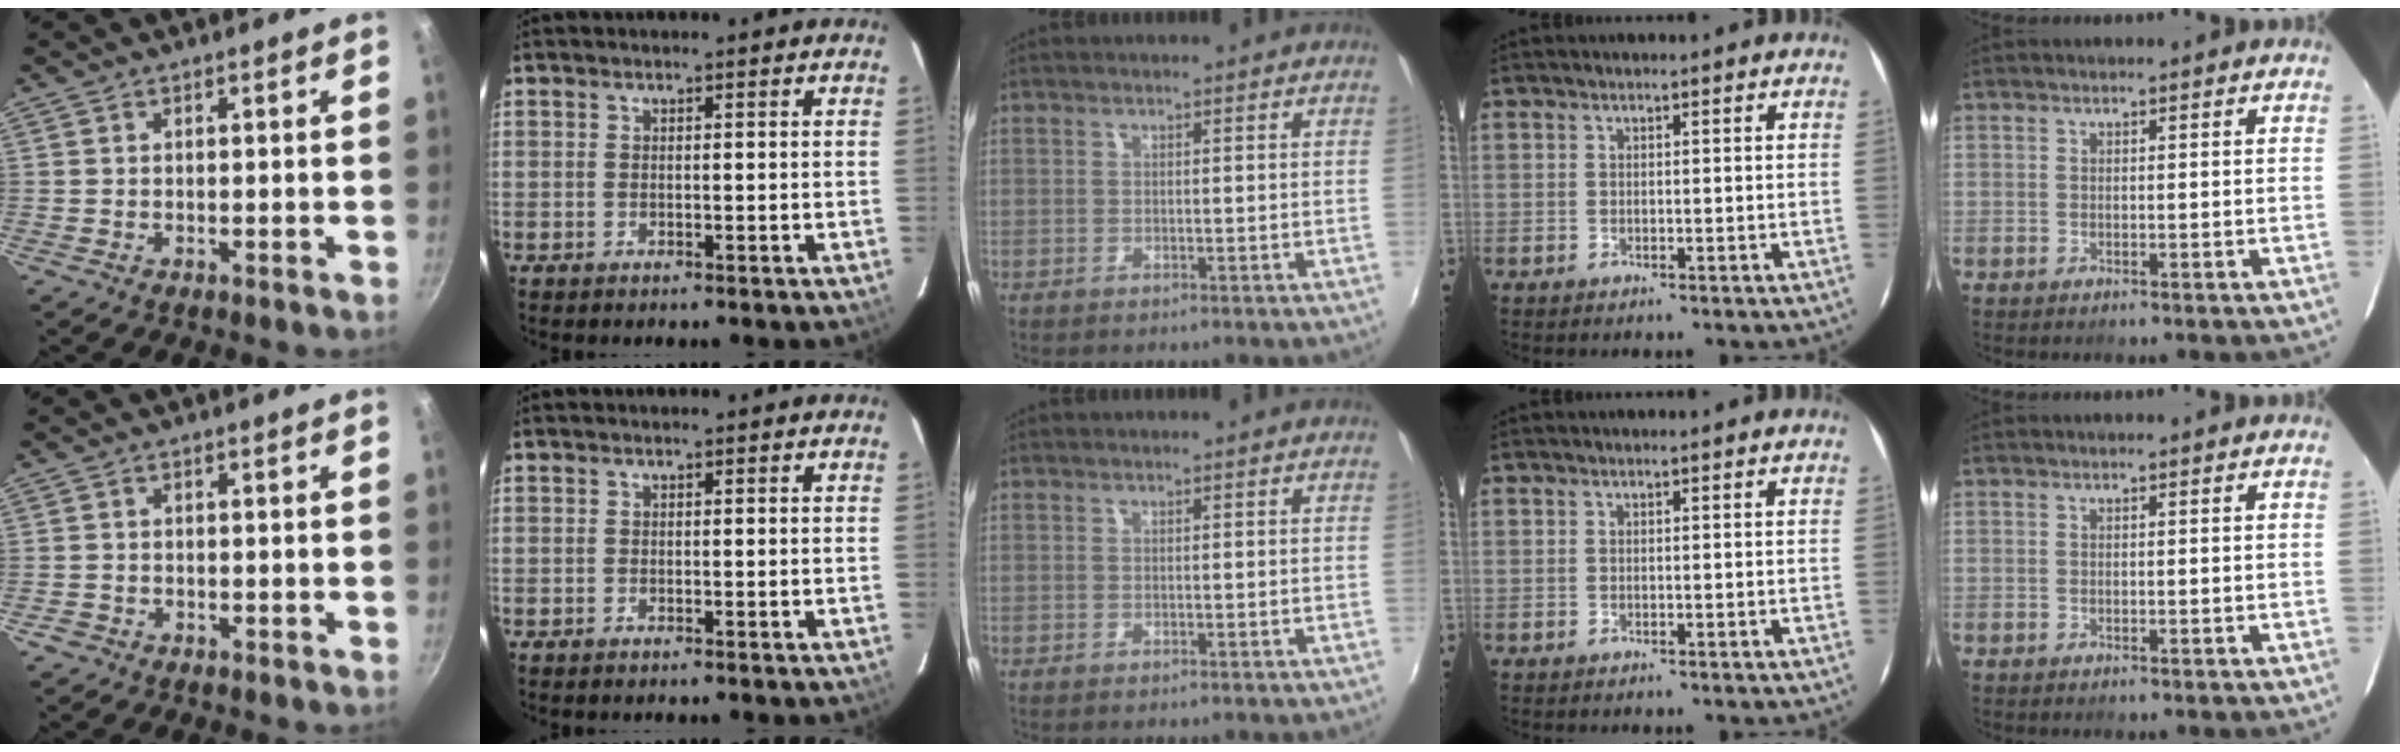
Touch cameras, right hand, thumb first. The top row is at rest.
{"thumb": {"total": 1.5, "force": [-0.9, 1.2, 0.3], "torque": [-0.007, 0.005, -0.012]}}